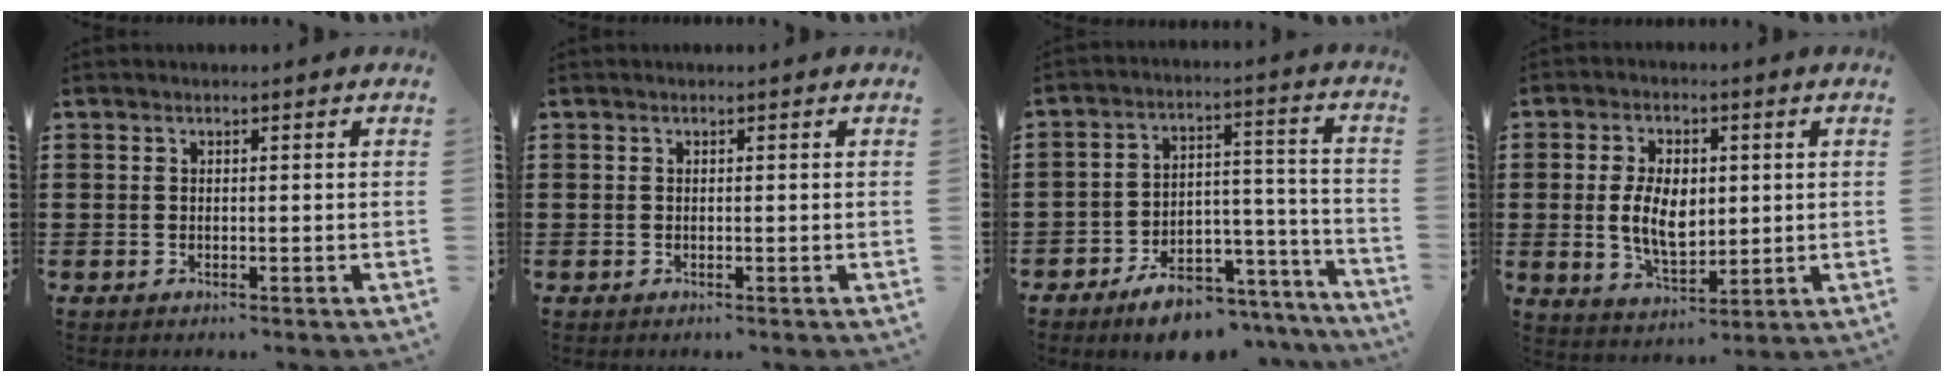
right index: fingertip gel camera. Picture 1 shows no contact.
{"total": 0.0}
{"total": 8.0, "force": [-6.3, 3.9, 3.1], "torque": [-0.043, 0.033, -0.112]}
{"total": 7.9, "force": [0.4, 4.7, 6.3], "torque": [-0.128, 0.008, 0.003]}